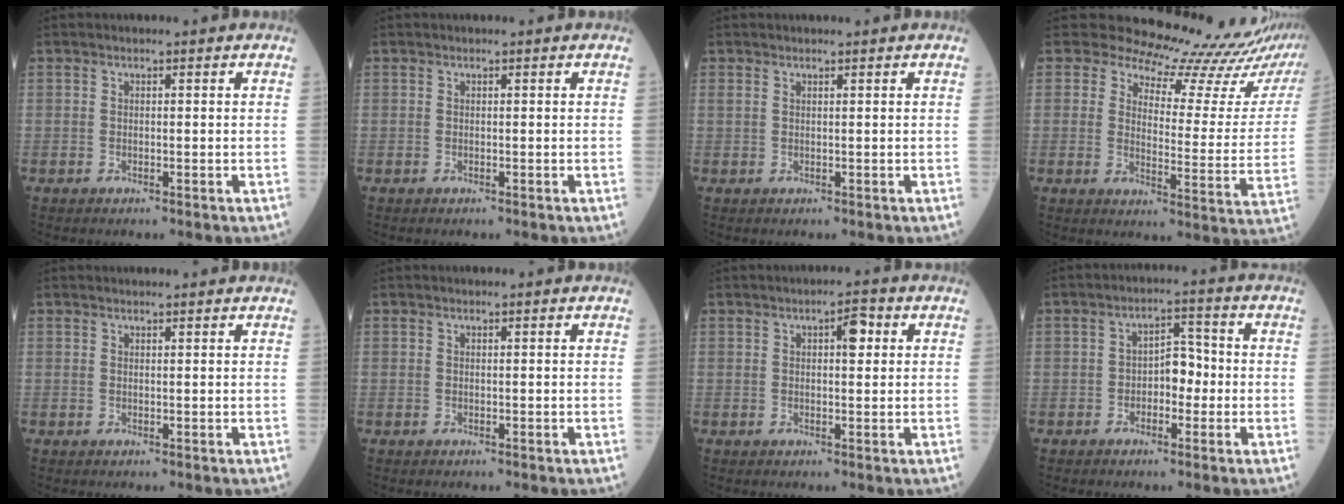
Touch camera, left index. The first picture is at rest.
{"total": 0.0}
{"total": 0.9, "force": [0.8, -0.1, 0.3], "torque": [-0.012, 0.004, 0.020]}
{"total": 17.5, "force": [17.3, 1.4, 2.7], "torque": [-0.030, -0.123, 0.184]}
{"total": 2.3, "force": [2.2, 0.0, 0.5], "torque": [-0.010, 0.011, 0.028]}
{"total": 0.0}
{"total": 2.9, "force": [1.0, 0.9, 2.6], "torque": [-0.040, 0.008, 0.013]}
{"total": 4.3, "force": [-0.9, 2.4, 3.5], "torque": [-0.052, 0.017, -0.020]}